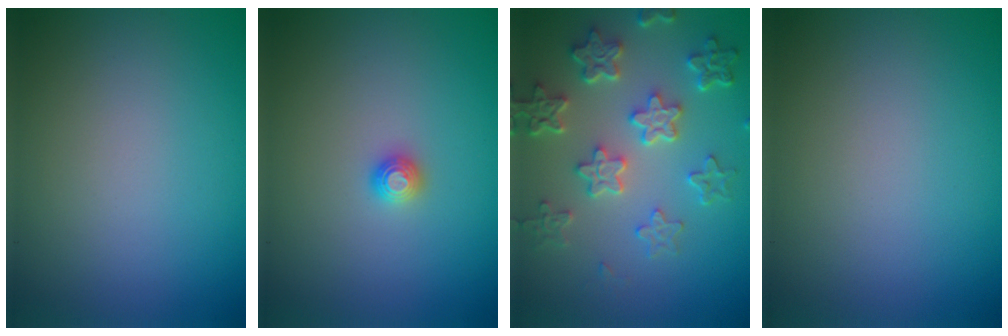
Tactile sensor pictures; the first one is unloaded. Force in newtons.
{"total": 1.2, "press": 1.1, "slide": 0.3}
{"total": 6.1, "press": 4.6, "slide": 4.0}
{"total": 0.0}